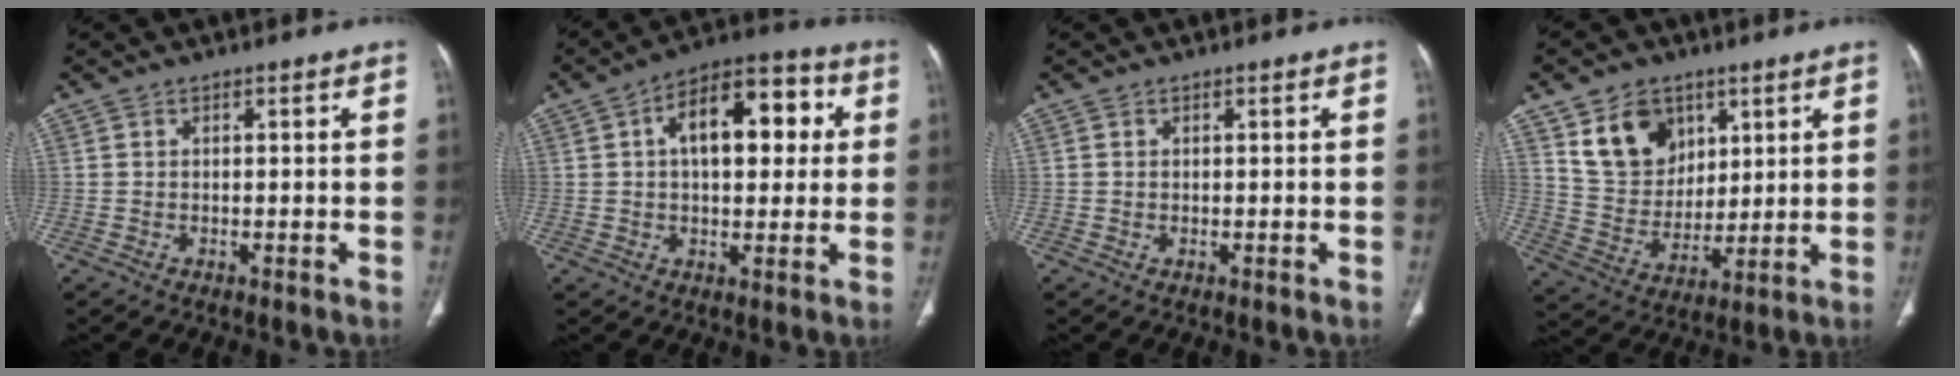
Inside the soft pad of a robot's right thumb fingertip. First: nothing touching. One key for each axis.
{"total": 15.2, "fx": 3.3, "fy": 8.2, "fz": 12.4, "tx": -0.150, "ty": 0.028, "tz": 0.044}
{"total": 0.0}
{"total": 12.5, "fx": 6.4, "fy": 9.2, "fz": 5.6, "tx": -0.069, "ty": -0.036, "tz": 0.129}